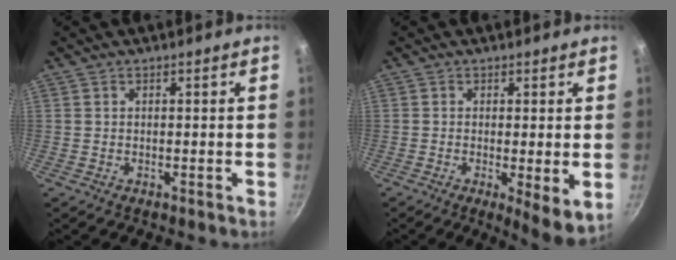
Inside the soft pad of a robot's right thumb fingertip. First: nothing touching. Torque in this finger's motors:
{"motor_torque": [-0.17, 0.45, 0.09, -0.09, 0.06]}